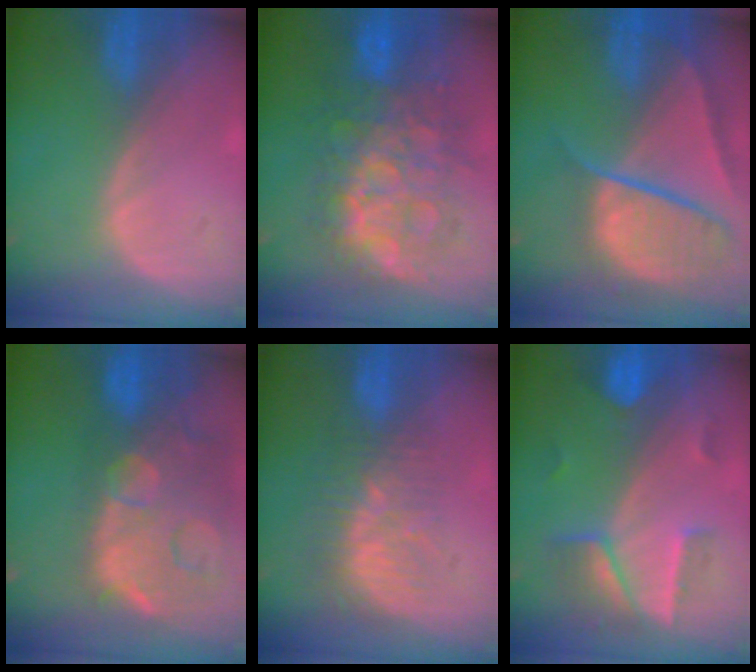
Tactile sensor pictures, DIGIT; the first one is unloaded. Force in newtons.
{"total": 12.4, "press": 12.4, "slide": 1.2}
{"total": 10.6, "press": 8.9, "slide": 5.7}
{"total": 15.0, "press": 12.0, "slide": 9.0}
{"total": 9.0, "press": 7.5, "slide": 5.0}
{"total": 7.2, "press": 6.3, "slide": 3.5}